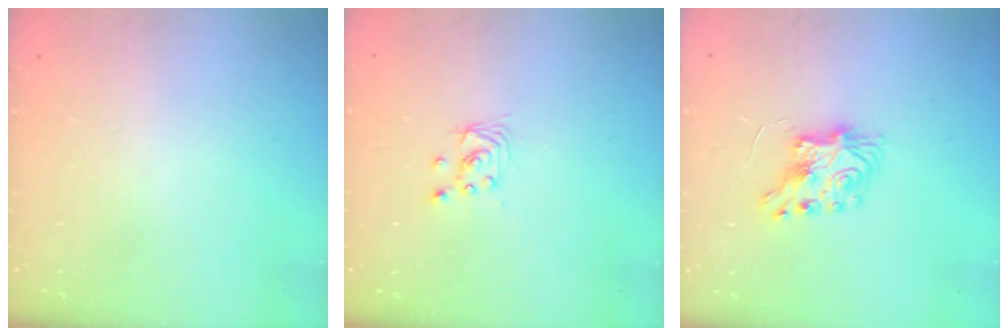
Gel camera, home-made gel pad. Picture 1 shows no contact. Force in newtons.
{"total": 2.8, "press": 2.8, "slide": 0.2}
{"total": 7.5, "press": 7.5, "slide": 0.2}